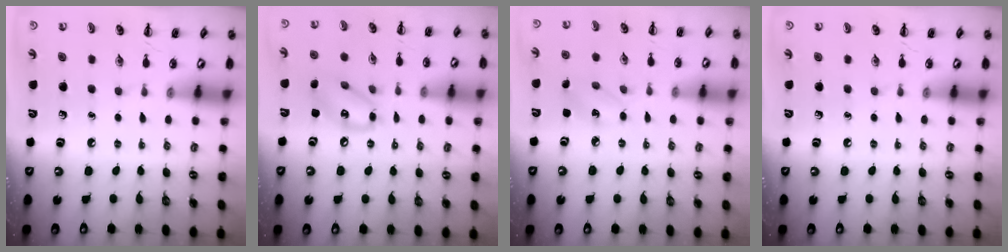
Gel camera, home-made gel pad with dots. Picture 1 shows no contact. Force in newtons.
{"total": 11.3, "press": 11.1, "slide": 2.0}
{"total": 5.4, "press": 5.2, "slide": 1.4}
{"total": 0.0}